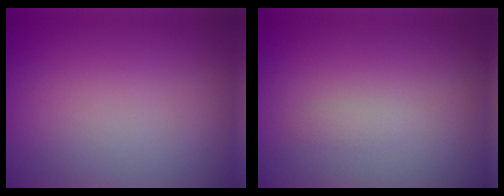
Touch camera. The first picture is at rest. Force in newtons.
{"total": 0.6, "press": 0.6, "slide": 0.0}